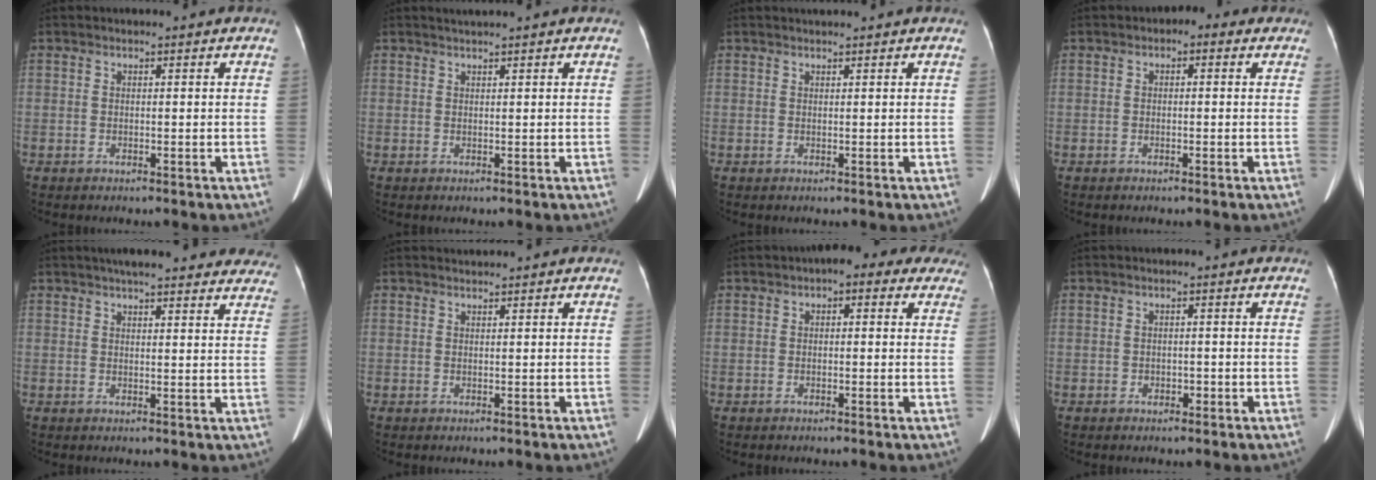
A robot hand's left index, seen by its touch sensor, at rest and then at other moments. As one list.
[{"total": 1.1, "force": [0.9, -0.3, 0.4], "torque": [-0.010, 0.006, 0.024]}, {"total": 1.2, "force": [1.1, -0.1, 0.4], "torque": [-0.005, 0.017, 0.024]}, {"total": 2.0, "force": [0.4, 1.3, 1.5], "torque": [-0.017, 0.014, -0.004]}, {"total": 20.0, "force": [17.8, 4.0, 8.3], "torque": [-0.095, 0.012, 0.203]}, {"total": 0.5, "force": [0.5, -0.1, -0.2], "torque": [-0.005, 0.005, 0.011]}, {"total": 5.9, "force": [3.5, 3.0, 3.7], "torque": [-0.031, 0.034, 0.033]}, {"total": 1.2, "force": [-0.5, 0.9, 0.6], "torque": [-0.009, 0.003, -0.005]}]